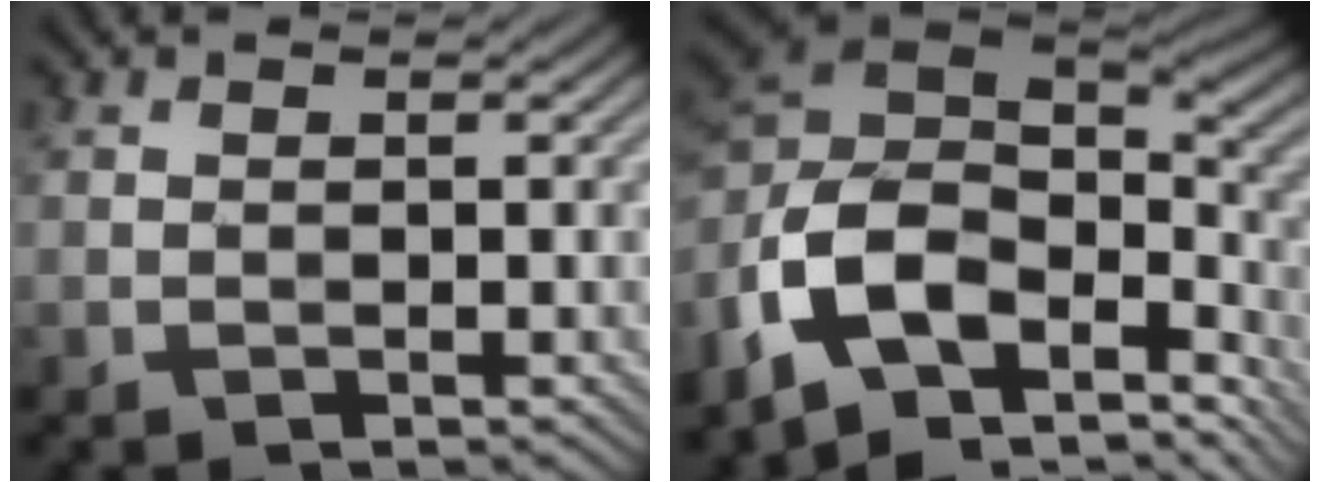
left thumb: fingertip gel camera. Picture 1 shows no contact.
{"total": 15.1, "force": [-4.5, 9.5, 10.8], "torque": [-0.277, -0.013, -0.068]}